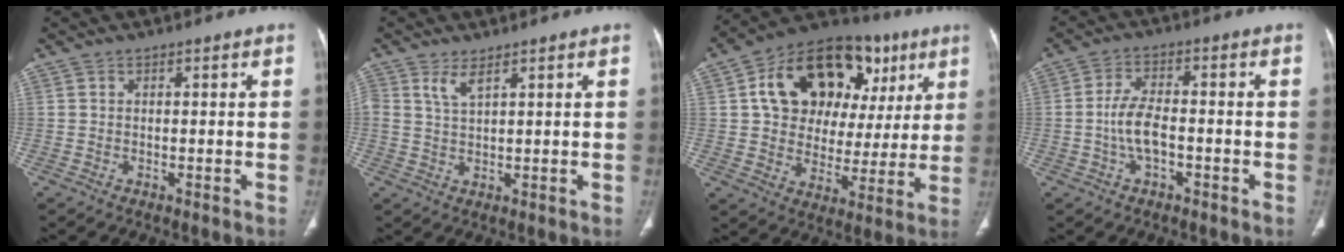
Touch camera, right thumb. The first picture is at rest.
{"total": 2.9, "force": [1.8, 0.9, 2.1], "torque": [-0.046, -0.008, 0.043]}
{"total": 24.8, "force": [8.9, 16.4, 16.4], "torque": [-0.198, 0.025, 0.138]}
{"total": 6.0, "force": [-1.5, 3.0, 5.0], "torque": [-0.100, 0.019, -0.029]}